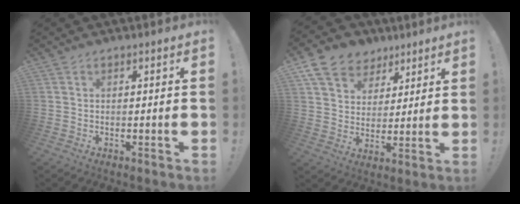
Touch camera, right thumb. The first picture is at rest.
{"total": 11.6, "force": [7.1, 8.6, 3.4], "torque": [-0.053, -0.043, 0.141]}